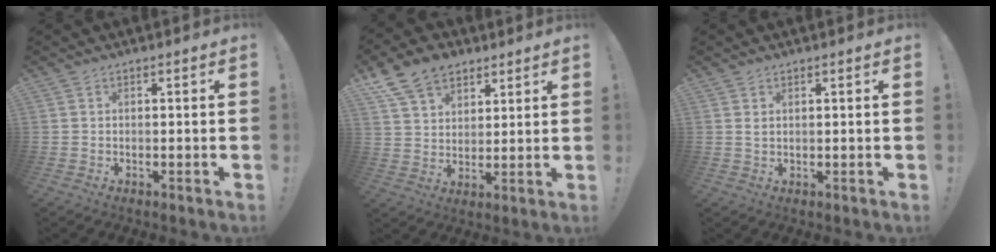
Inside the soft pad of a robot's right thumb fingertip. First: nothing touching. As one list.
[{"total": 11.9, "force": [7.7, 7.9, 4.4], "torque": [-0.074, -0.039, 0.152]}, {"total": 1.5, "force": [0.8, 0.7, 1.0], "torque": [-0.010, -0.004, 0.013]}]